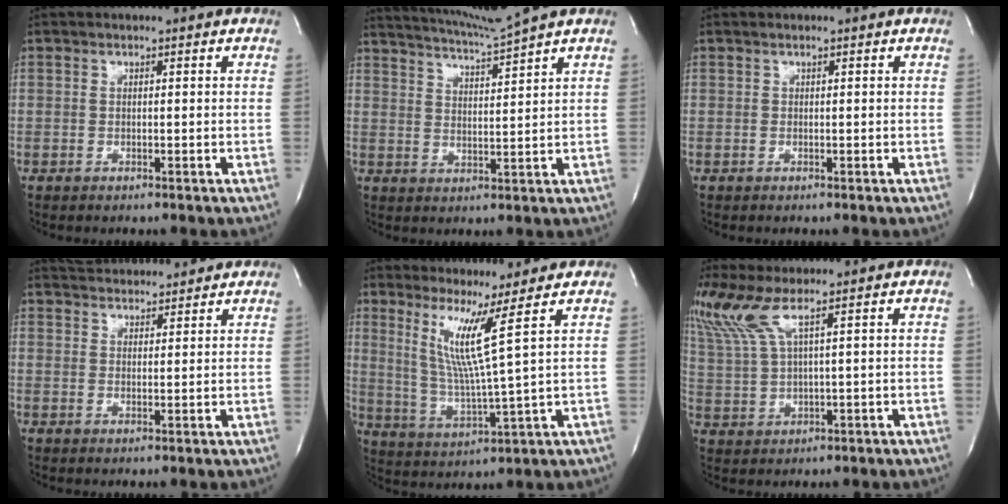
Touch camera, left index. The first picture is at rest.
{"total": 6.5, "force": [5.6, -2.2, 2.5], "torque": [-0.049, -0.009, 0.100]}
{"total": 0.0}
{"total": 7.2, "force": [7.0, 0.9, 1.4], "torque": [-0.030, 0.024, 0.107]}
{"total": 7.9, "force": [3.8, -2.7, 6.3], "torque": [-0.125, -0.031, 0.081]}
{"total": 6.7, "force": [4.1, -0.1, 5.3], "torque": [-0.140, 0.006, 0.095]}